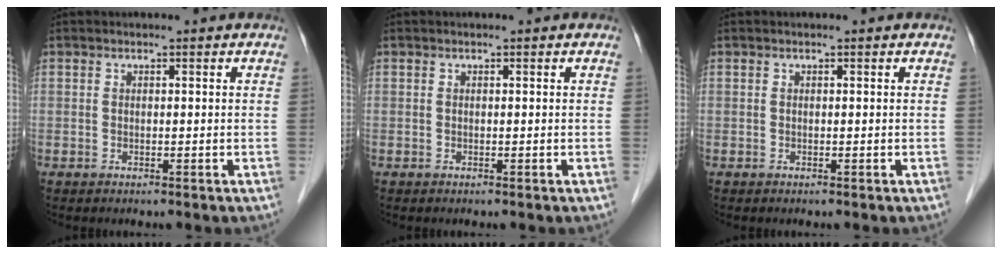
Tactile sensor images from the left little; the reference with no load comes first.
{"total": 0.0}
{"total": 0.0}